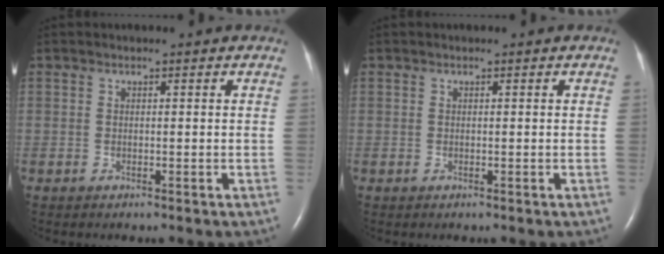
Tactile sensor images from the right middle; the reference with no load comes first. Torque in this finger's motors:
{"motor_torque": [-0.06, 0.02, -0.06, 0.00]}